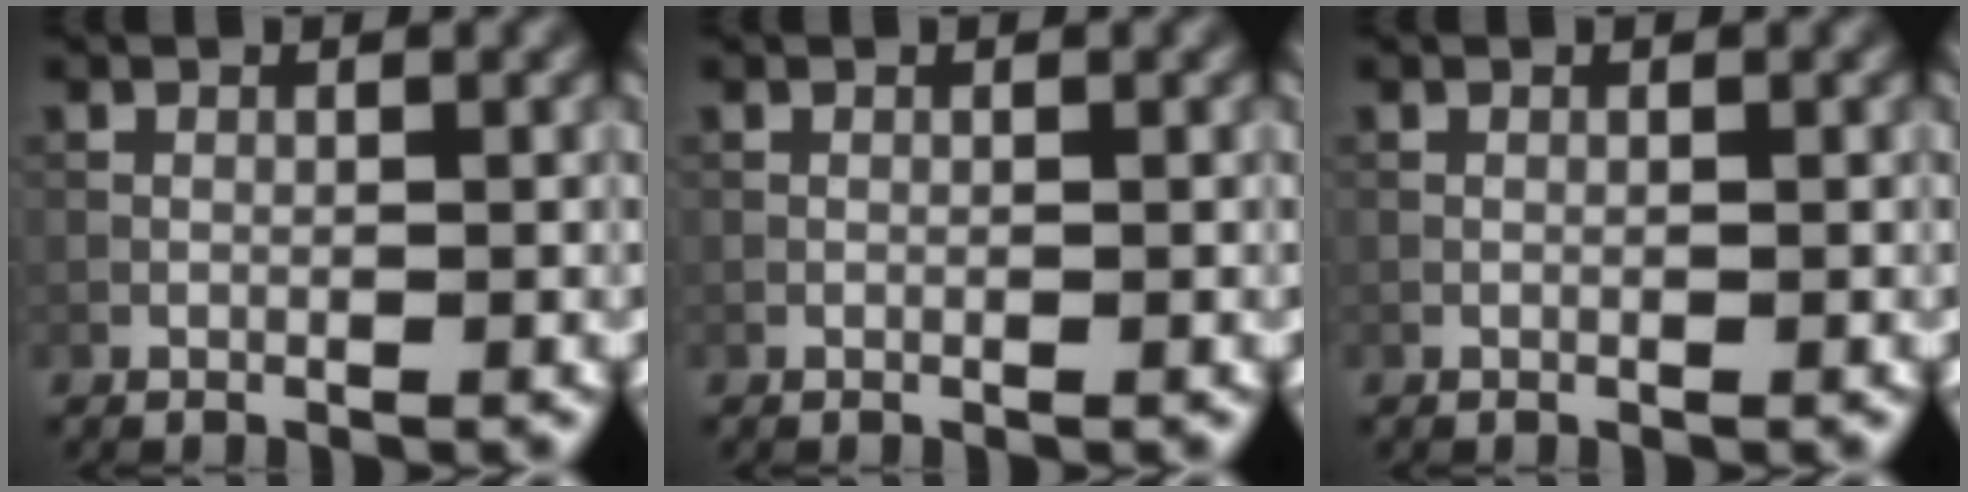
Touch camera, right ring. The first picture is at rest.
{"total": 0.0}
{"total": 0.0}